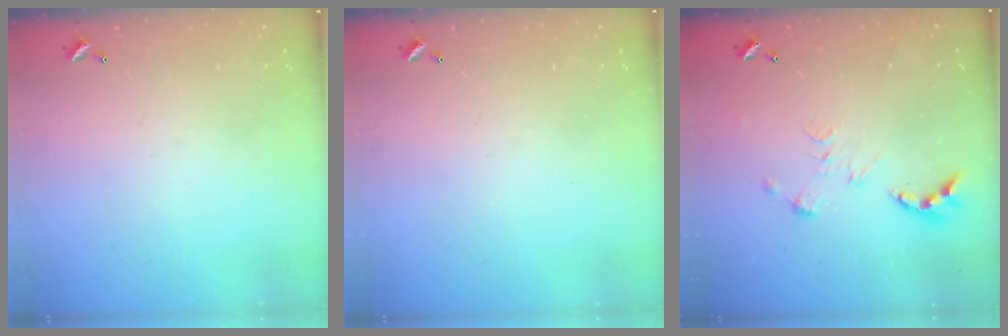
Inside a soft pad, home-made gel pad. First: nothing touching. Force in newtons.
{"total": 0.0}
{"total": 0.0}